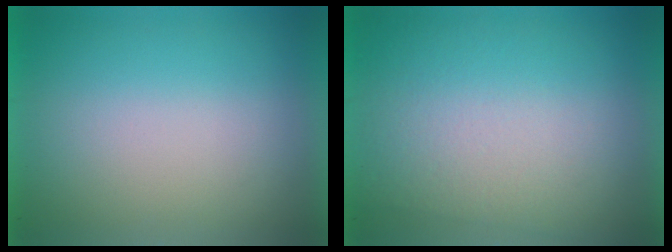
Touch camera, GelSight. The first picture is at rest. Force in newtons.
{"total": 2.8}